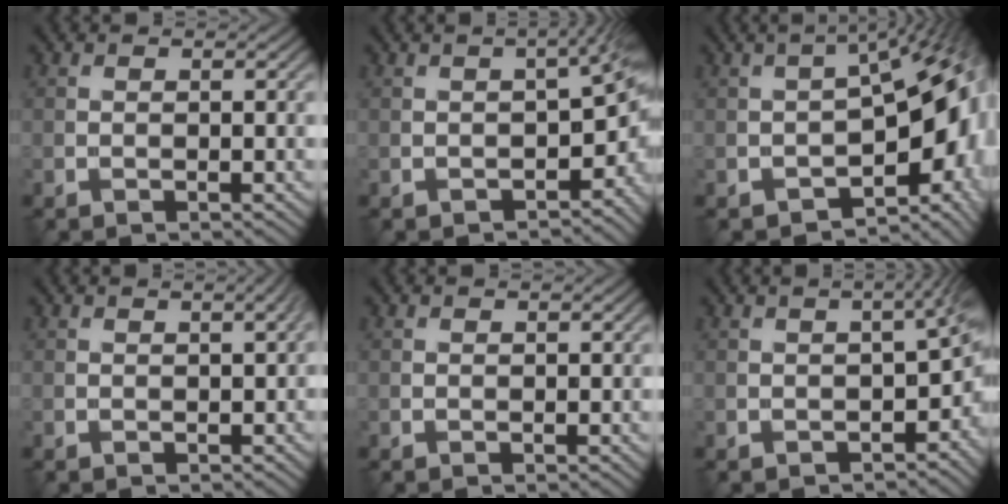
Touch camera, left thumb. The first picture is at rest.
{"total": 6.4, "force": [-2.6, 2.0, 5.5], "torque": [-0.070, -0.015, -0.025]}
{"total": 12.7, "force": [-3.4, 5.5, 10.9], "torque": [-0.142, -0.023, -0.035]}
{"total": 1.9, "force": [0.3, 0.5, 1.8], "torque": [-0.007, 0.010, 0.002]}
{"total": 0.0}
{"total": 5.1, "force": [-1.7, 1.6, 4.6], "torque": [-0.051, -0.008, -0.011]}